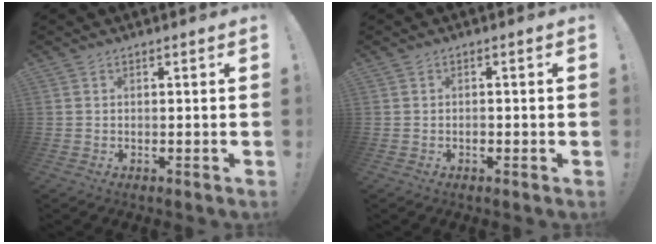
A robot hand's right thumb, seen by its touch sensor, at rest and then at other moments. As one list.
[{"total": 1.0, "force": [-0.7, 0.6, 0.5], "torque": [-0.008, 0.003, -0.011]}]